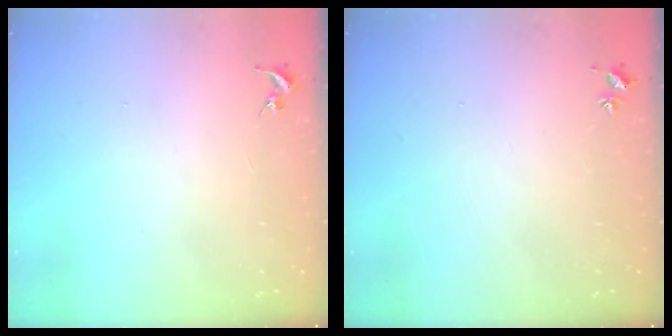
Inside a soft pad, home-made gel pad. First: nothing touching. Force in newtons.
{"total": 2.0, "press": 2.0, "slide": 0.3}